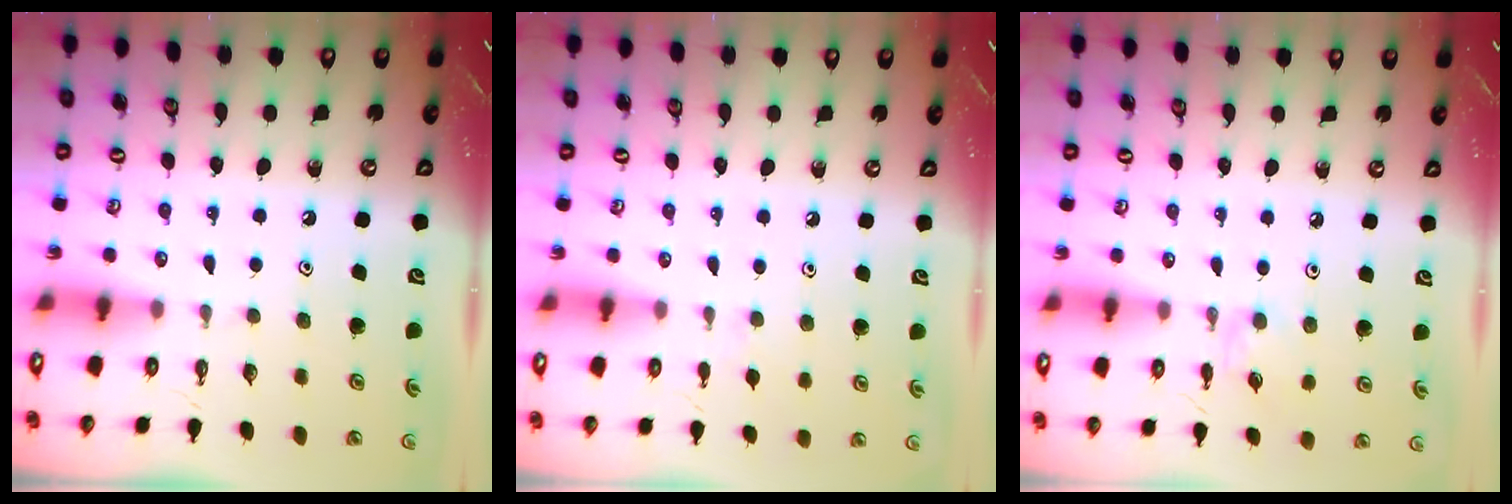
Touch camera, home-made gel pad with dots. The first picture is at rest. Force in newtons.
{"total": 3.1, "press": 3.1, "slide": 0.6}
{"total": 1.7, "press": 1.7, "slide": 0.4}